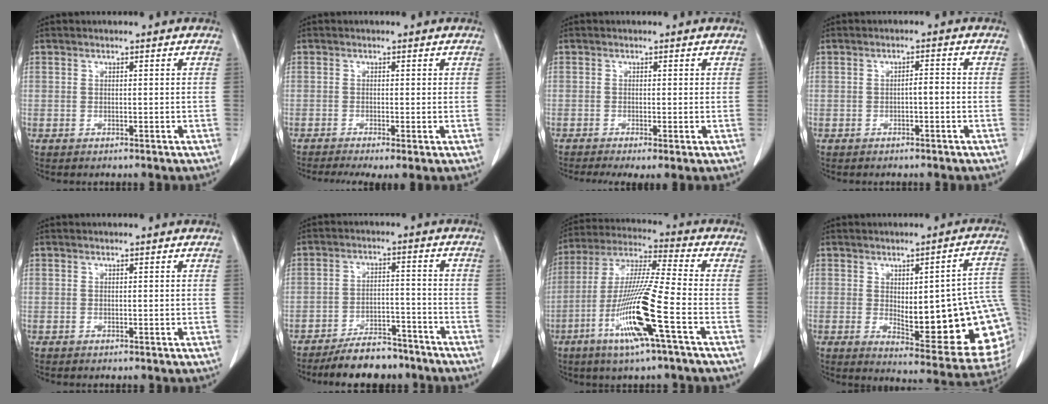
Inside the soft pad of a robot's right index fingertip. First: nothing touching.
{"total": 4.4, "force": [-2.5, 1.1, 3.5], "torque": [-0.060, -0.015, -0.044]}
{"total": 3.4, "force": [-1.7, 1.0, 2.8], "torque": [-0.047, -0.012, -0.030]}
{"total": 1.6, "force": [-0.5, 0.3, 1.5], "torque": [-0.022, 0.003, -0.008]}
{"total": 0.0}
{"total": 9.0, "force": [-7.9, 3.1, 3.1], "torque": [-0.044, 0.004, -0.127]}
{"total": 15.1, "force": [-5.9, -0.5, 14.0], "torque": [-0.286, -0.018, -0.115]}
{"total": 21.6, "force": [-0.9, 4.9, 21.0], "torque": [-0.191, 0.008, 0.010]}